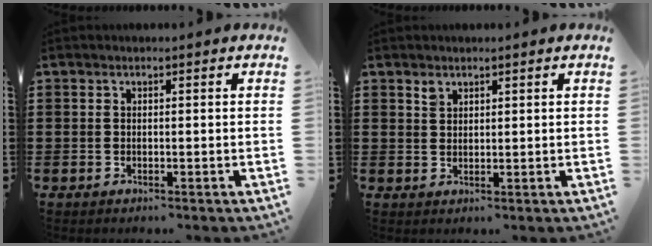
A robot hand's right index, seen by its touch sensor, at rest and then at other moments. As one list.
[{"total": 1.5, "force": [1.3, 0.8, 0.2], "torque": [-0.007, 0.002, 0.025]}]